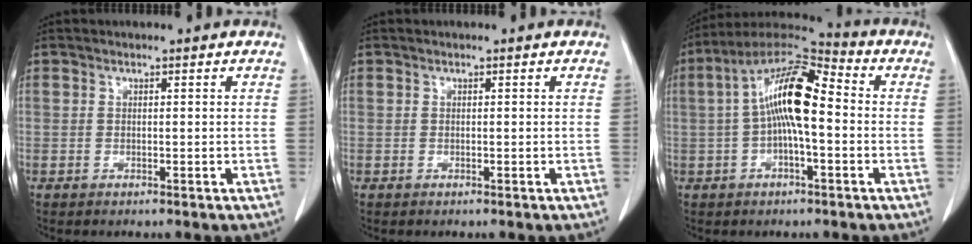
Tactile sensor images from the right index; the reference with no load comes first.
{"total": 0.0}
{"total": 12.2, "force": [0.1, 3.1, 11.8], "torque": [-0.223, 0.037, -0.003]}